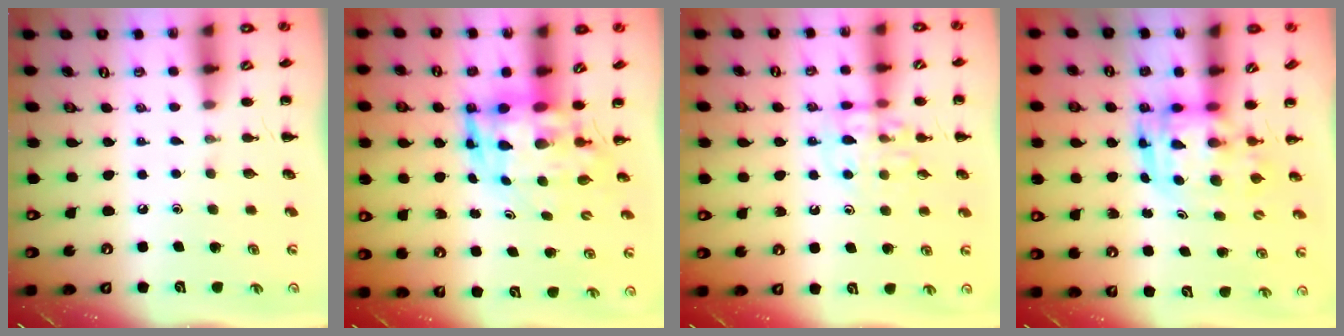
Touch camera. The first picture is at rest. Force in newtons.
{"total": 5.9, "press": 5.7, "slide": 1.6}
{"total": 12.1, "press": 12.0, "slide": 1.5}
{"total": 3.6, "press": 3.5, "slide": 0.7}